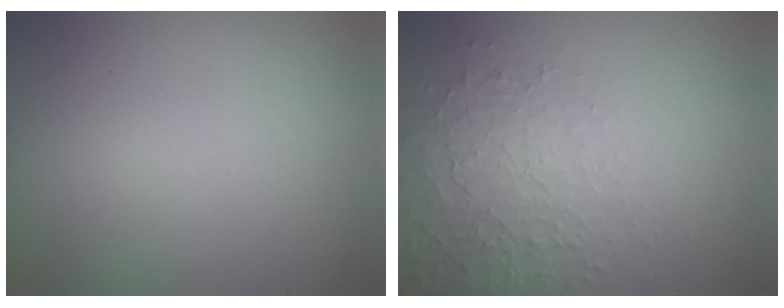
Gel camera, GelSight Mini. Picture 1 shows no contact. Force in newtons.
{"total": 4.9, "press": 3.2, "slide": 3.6}